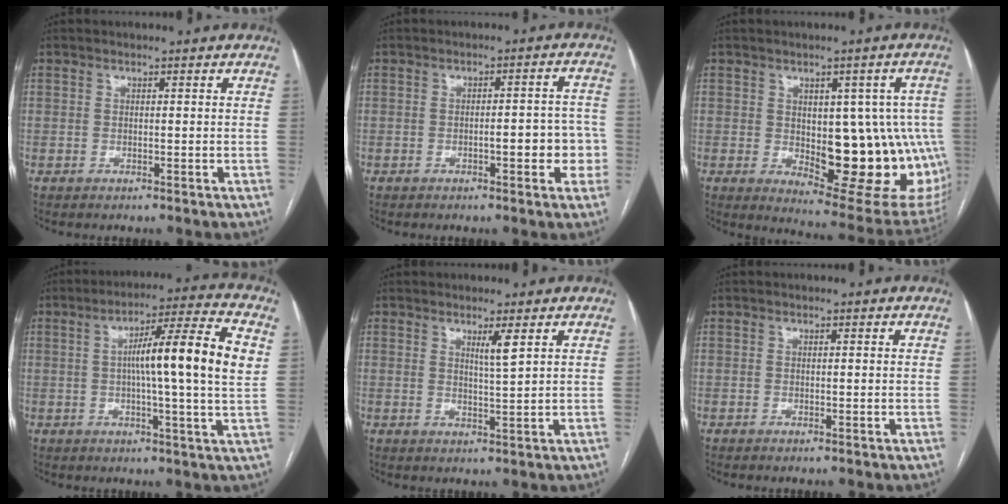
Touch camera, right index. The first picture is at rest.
{"total": 6.0, "force": [-1.8, 1.9, 5.4], "torque": [-0.059, 0.022, -0.020]}
{"total": 18.2, "force": [-1.7, 7.6, 16.5], "torque": [-0.144, 0.012, 0.005]}
{"total": 14.0, "force": [2.0, -0.5, 13.8], "torque": [-0.214, 0.014, 0.024]}
{"total": 2.8, "force": [1.5, -0.4, 2.3], "torque": [-0.042, -0.010, 0.028]}
{"total": 0.0}